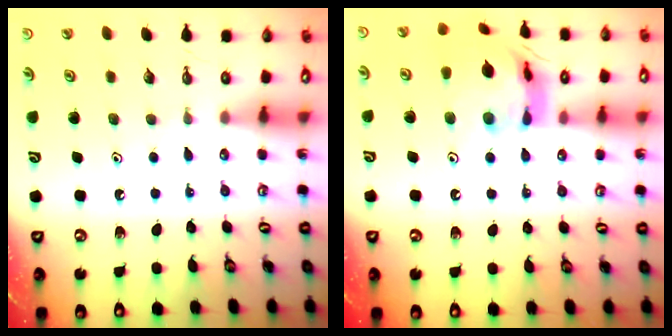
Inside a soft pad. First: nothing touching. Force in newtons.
{"total": 14.5, "press": 14.4, "slide": 1.6}